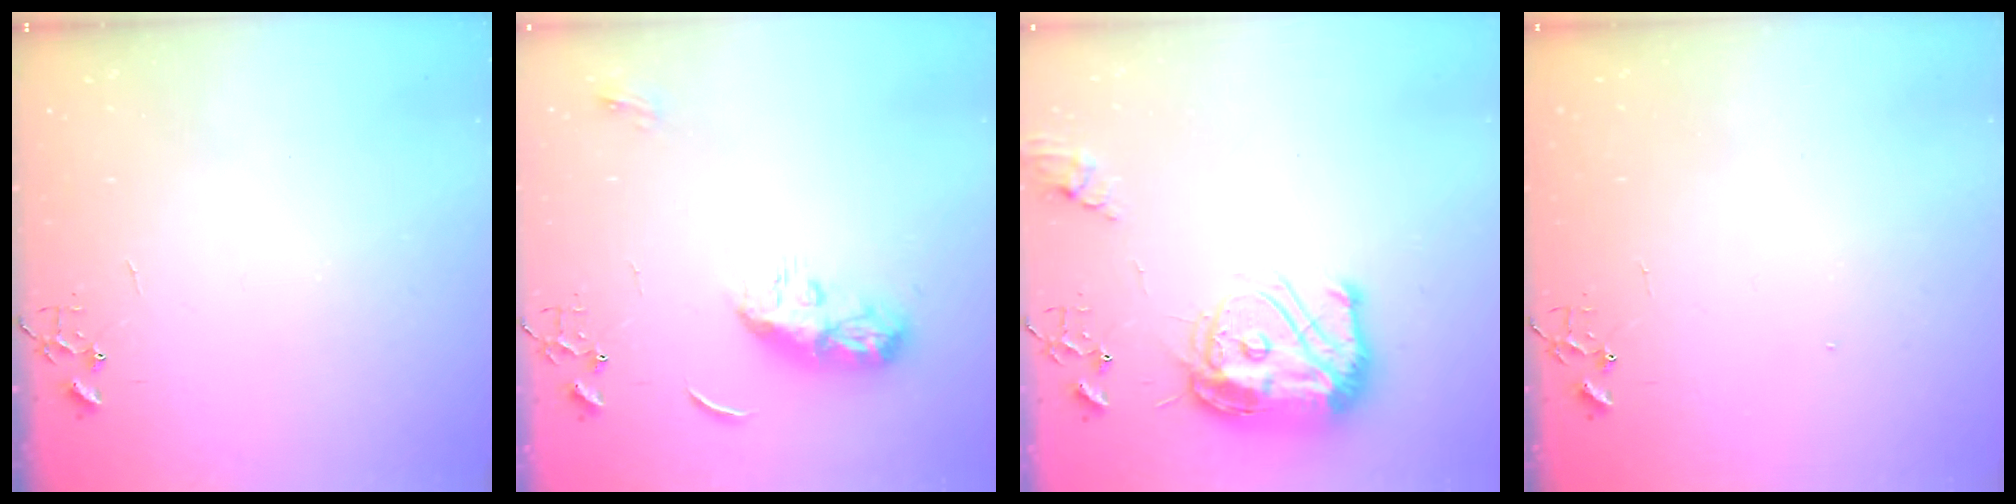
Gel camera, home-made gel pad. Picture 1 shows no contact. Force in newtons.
{"total": 9.4, "press": 9.4, "slide": 0.2}
{"total": 18.0, "press": 17.9, "slide": 1.6}
{"total": 1.4, "press": 1.4, "slide": 0.3}